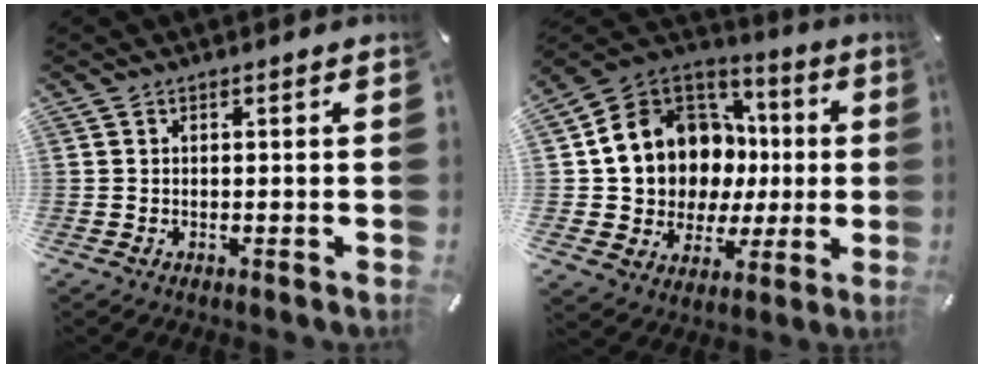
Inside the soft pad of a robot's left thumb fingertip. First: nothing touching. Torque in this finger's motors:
{"motor_torque": [2.04, 2.80, 1.70, -0.49, 0.31]}